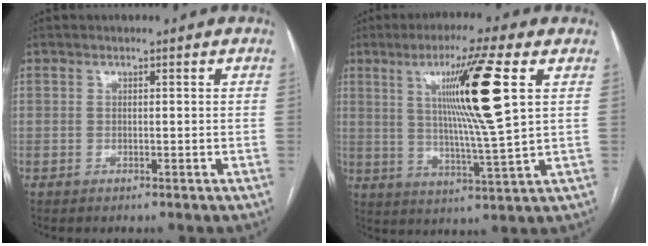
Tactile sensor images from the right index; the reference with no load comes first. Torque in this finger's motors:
{"motor_torque": [1.28, 0.86, 0.69, 0.21]}